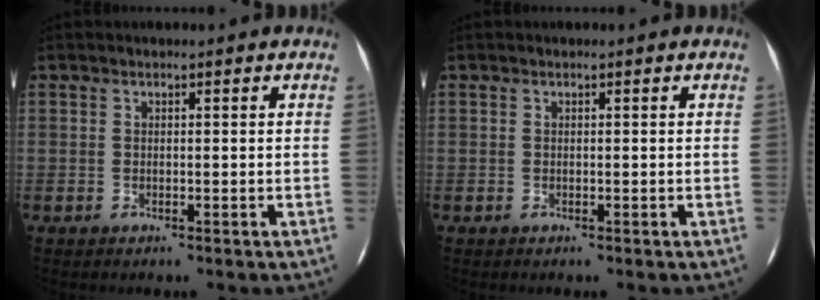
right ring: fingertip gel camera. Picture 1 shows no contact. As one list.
[{"total": 0.0}]